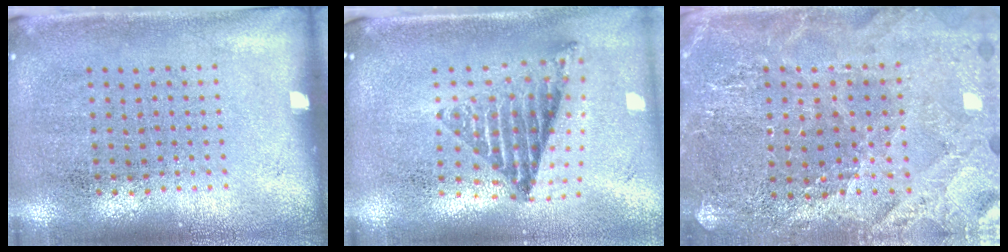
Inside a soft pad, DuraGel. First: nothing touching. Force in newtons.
{"total": 1.3, "press": 1.1, "slide": 0.7}
{"total": 3.0, "press": 2.9, "slide": 0.4}